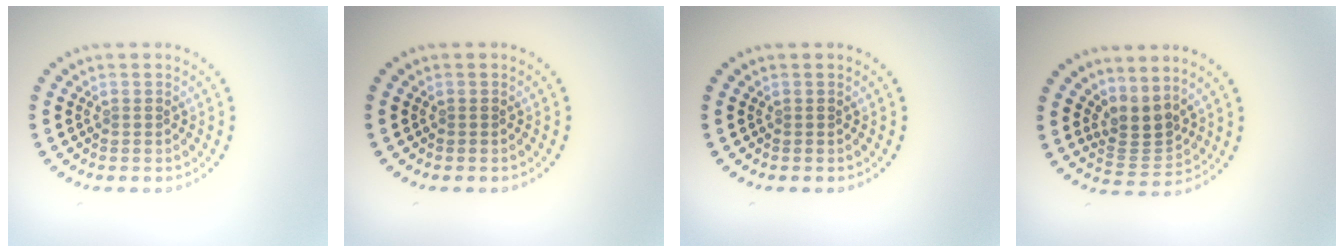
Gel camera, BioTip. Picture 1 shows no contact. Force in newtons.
{"total": 0.0}
{"total": 0.0}
{"total": 2.8, "press": 2.0, "slide": 2.0}